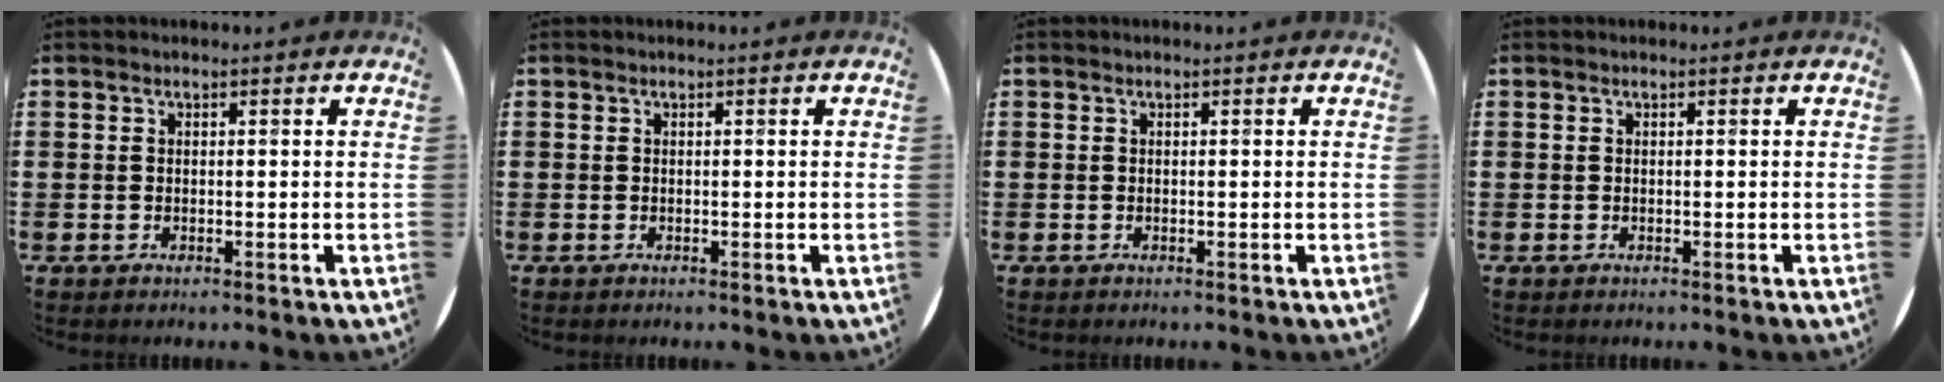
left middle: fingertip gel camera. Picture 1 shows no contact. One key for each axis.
{"total": 0.0}
{"total": 0.0}
{"total": 0.0}